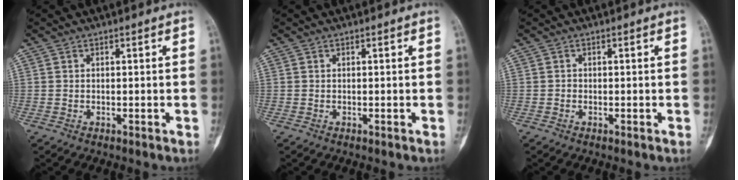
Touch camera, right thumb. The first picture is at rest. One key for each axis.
{"total": 0.0}
{"total": 0.6, "fx": -0.2, "fy": 0.6, "fz": 0.1, "tx": 0.007, "ty": 0.004, "tz": -0.006}